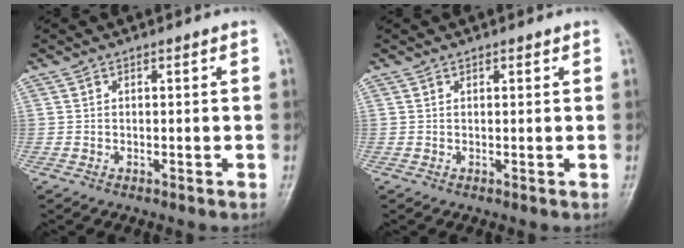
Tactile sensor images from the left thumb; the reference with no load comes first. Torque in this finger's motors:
{"motor_torque": [-0.20, 0.06, -0.37, 0.06, -0.02]}